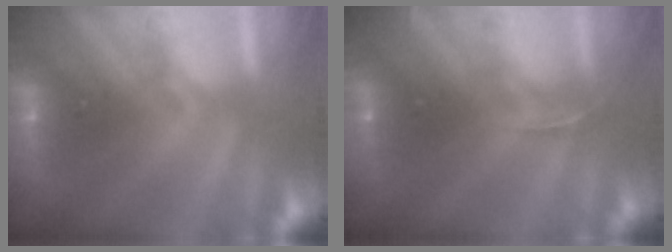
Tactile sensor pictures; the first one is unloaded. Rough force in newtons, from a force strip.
{"total": 2.7}